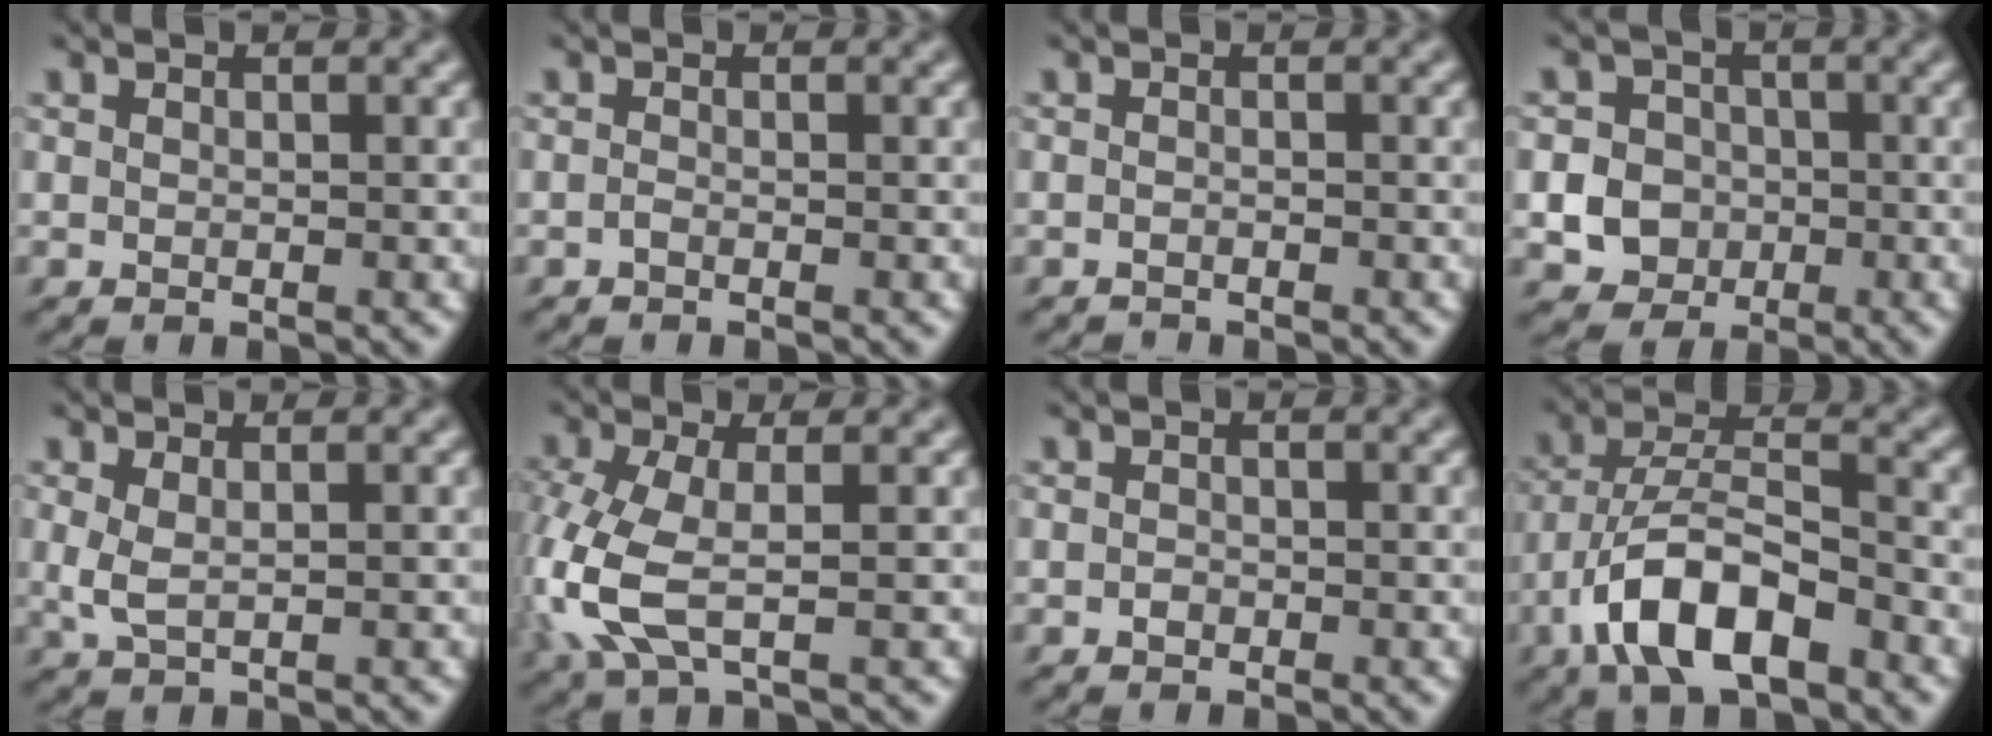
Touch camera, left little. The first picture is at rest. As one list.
[{"total": 0.6, "force": [-0.5, 0.1, 0.4], "torque": [-0.012, 0.002, -0.010]}, {"total": 0.7, "force": [-0.7, 0.1, 0.2], "torque": [-0.005, 0.001, -0.011]}, {"total": 5.9, "force": [-1.6, 5.4, 1.7], "torque": [-0.023, 0.006, -0.050]}, {"total": 1.8, "force": [0.2, 0.7, 1.6], "torque": [-0.047, 0.002, 0.008]}, {"total": 6.0, "force": [-1.1, 2.7, 5.3], "torque": [-0.149, 0.000, -0.022]}, {"total": 0.6, "force": [-0.4, 0.4, 0.3], "torque": [-0.006, 0.000, -0.010]}, {"total": 8.5, "force": [-4.6, 3.4, 6.4], "torque": [-0.117, 0.012, -0.089]}]